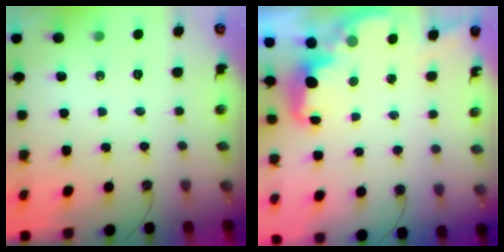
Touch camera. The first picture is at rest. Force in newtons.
{"total": 2.7, "press": 2.7, "slide": 0.5}